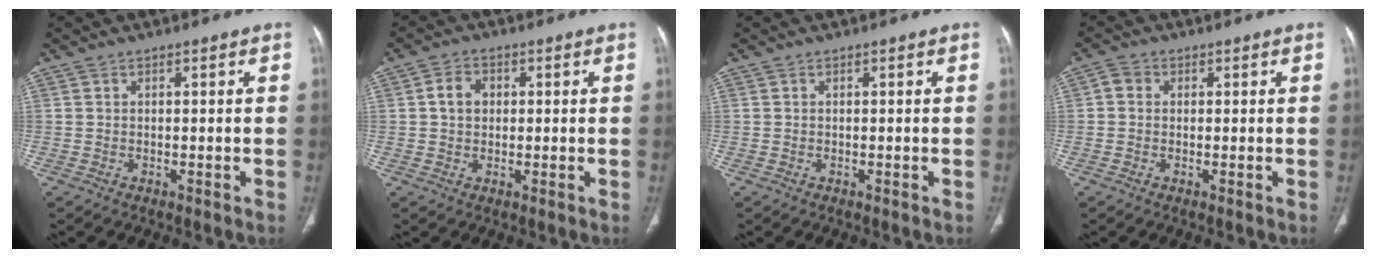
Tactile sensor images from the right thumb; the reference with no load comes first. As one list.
[{"total": 4.2, "force": [0.6, 3.3, 2.5], "torque": [-0.032, 0.007, 0.008]}, {"total": 0.0}, {"total": 2.3, "force": [0.3, 2.0, 1.1], "torque": [-0.013, 0.007, 0.001]}]